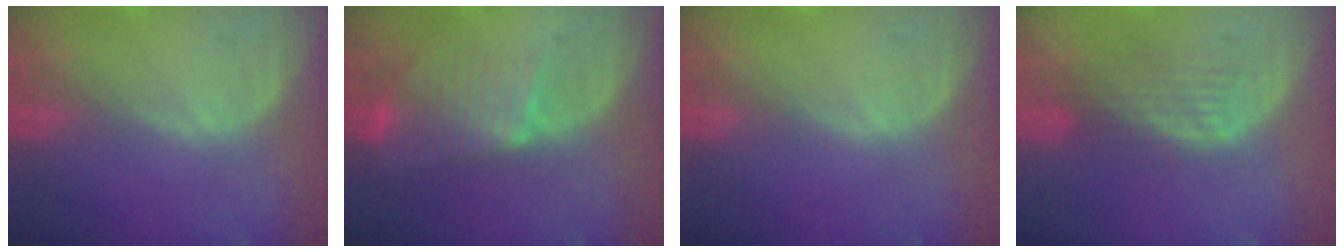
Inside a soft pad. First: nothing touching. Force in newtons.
{"total": 7.0, "press": 6.3, "slide": 3.1}
{"total": 0.0}
{"total": 4.3, "press": 3.6, "slide": 2.3}